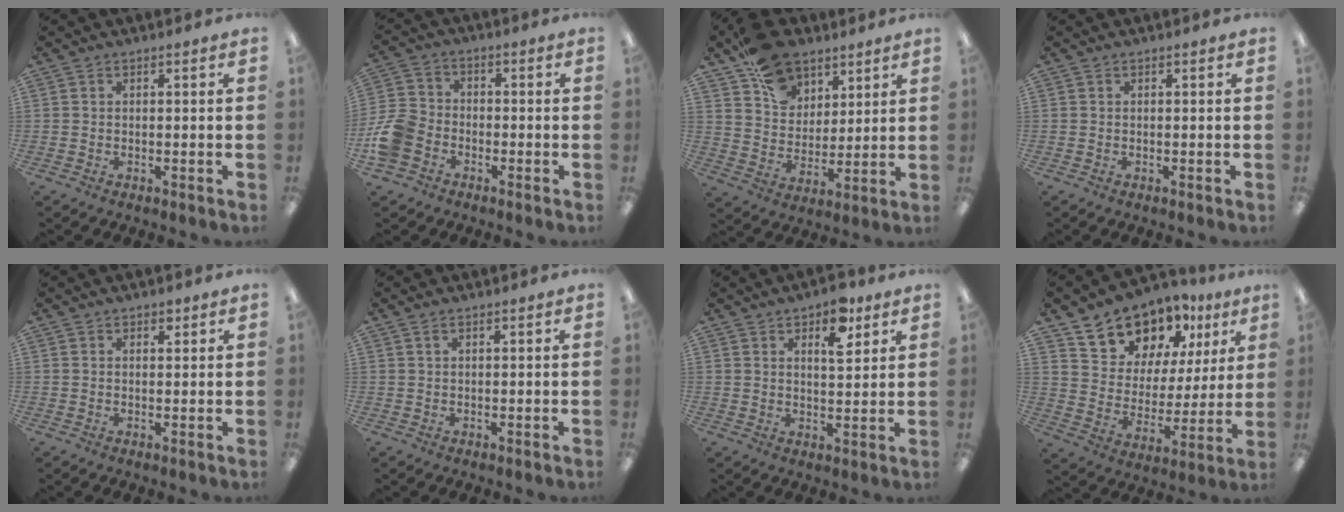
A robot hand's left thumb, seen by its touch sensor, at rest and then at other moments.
{"total": 9.3, "force": [-4.2, 7.0, 4.4], "torque": [-0.103, 0.032, -0.077]}
{"total": 15.5, "force": [10.2, 10.1, 5.7], "torque": [-0.099, -0.053, 0.195]}
{"total": 0.0}
{"total": 1.6, "force": [1.2, 1.0, 0.5], "torque": [-0.002, -0.002, 0.020]}
{"total": 1.3, "force": [0.8, 0.6, 0.9], "torque": [-0.021, 0.002, 0.013]}
{"total": 8.6, "force": [5.2, 4.0, 5.5], "torque": [-0.064, -0.023, 0.083]}
{"total": 15.1, "force": [12.6, 7.8, 3.4], "torque": [-0.078, -0.094, 0.235]}